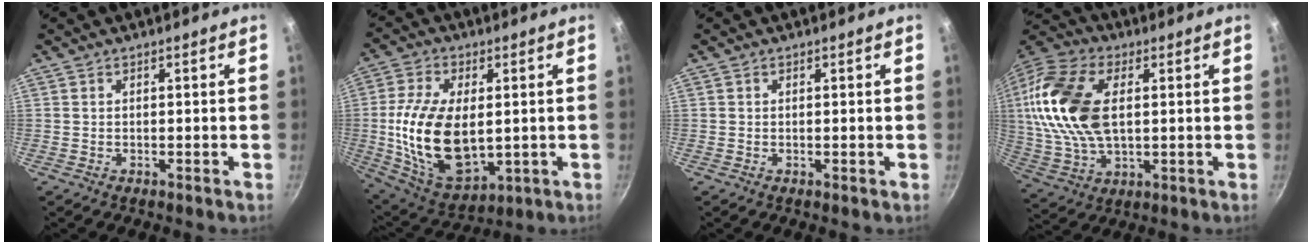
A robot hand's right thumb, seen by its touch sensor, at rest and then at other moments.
{"total": 18.9, "force": [0.1, 10.7, 15.6], "torque": [-0.281, -0.009, 0.016]}
{"total": 0.0}
{"total": 20.3, "force": [3.3, 12.0, 16.1], "torque": [-0.312, 0.005, 0.059]}